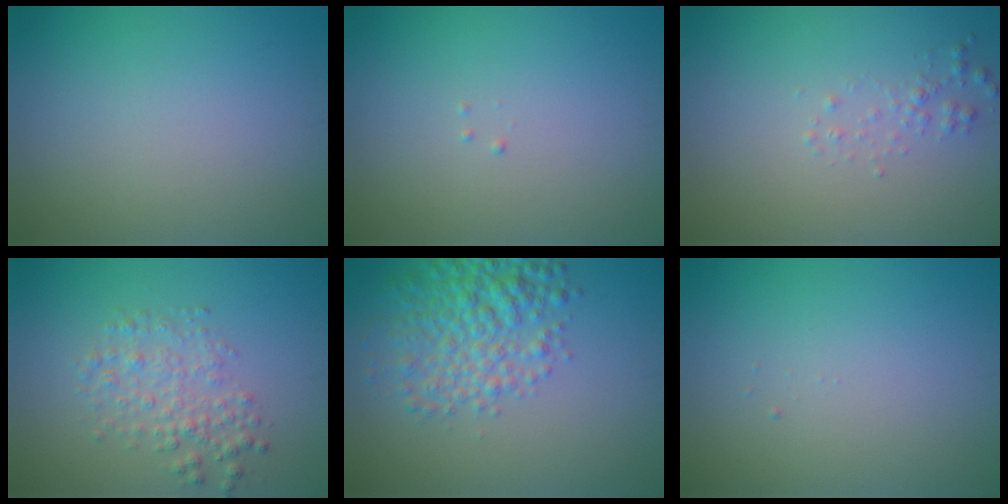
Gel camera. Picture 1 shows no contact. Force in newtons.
{"total": 0.0}
{"total": 1.1, "press": 1.1, "slide": 0.0}
{"total": 2.9, "press": 2.9, "slide": 0.1}
{"total": 5.5, "press": 5.5, "slide": 0.2}
{"total": 0.0}